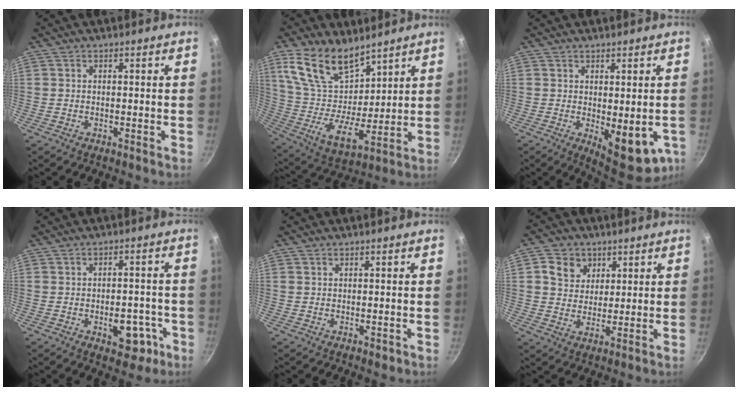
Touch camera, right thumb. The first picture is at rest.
{"total": 17.3, "force": [10.9, 9.2, 9.8], "torque": [-0.167, -0.066, 0.216]}
{"total": 10.7, "force": [-1.8, 4.9, 9.4], "torque": [-0.097, -0.008, -0.008]}
{"total": 8.1, "force": [-2.9, 5.0, 5.7], "torque": [-0.044, 0.018, -0.027]}
{"total": 0.9, "force": [0.0, 0.7, 0.6], "torque": [-0.004, -0.001, 0.001]}
{"total": 7.0, "force": [2.8, 5.9, 2.4], "torque": [-0.012, -0.003, 0.046]}